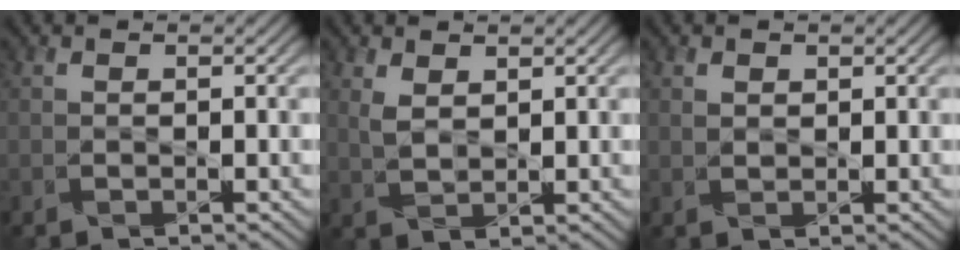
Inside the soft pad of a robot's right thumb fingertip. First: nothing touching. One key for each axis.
{"total": 2.7, "fx": 1.4, "fy": 1.4, "fz": 1.8, "tx": -0.049, "ty": -0.004, "tz": 0.032}
{"total": 1.0, "fx": 0.7, "fy": 0.7, "fz": 0.4, "tx": -0.013, "ty": -0.002, "tz": 0.015}